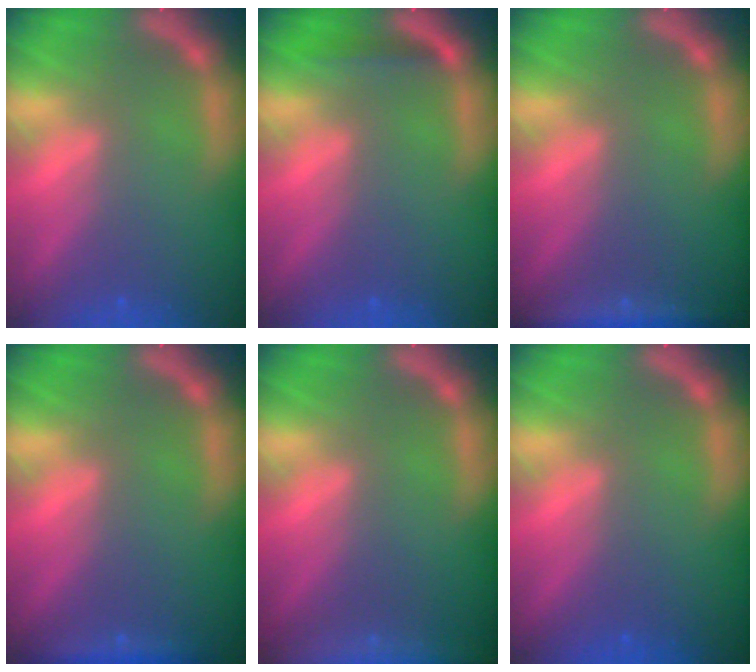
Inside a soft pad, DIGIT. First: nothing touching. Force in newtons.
{"total": 1.4}
{"total": 3.5}
{"total": 1.9}
{"total": 8.0}
{"total": 0.0}